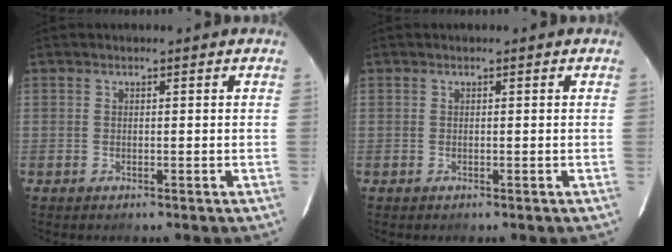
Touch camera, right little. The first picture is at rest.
{"total": 0.0}